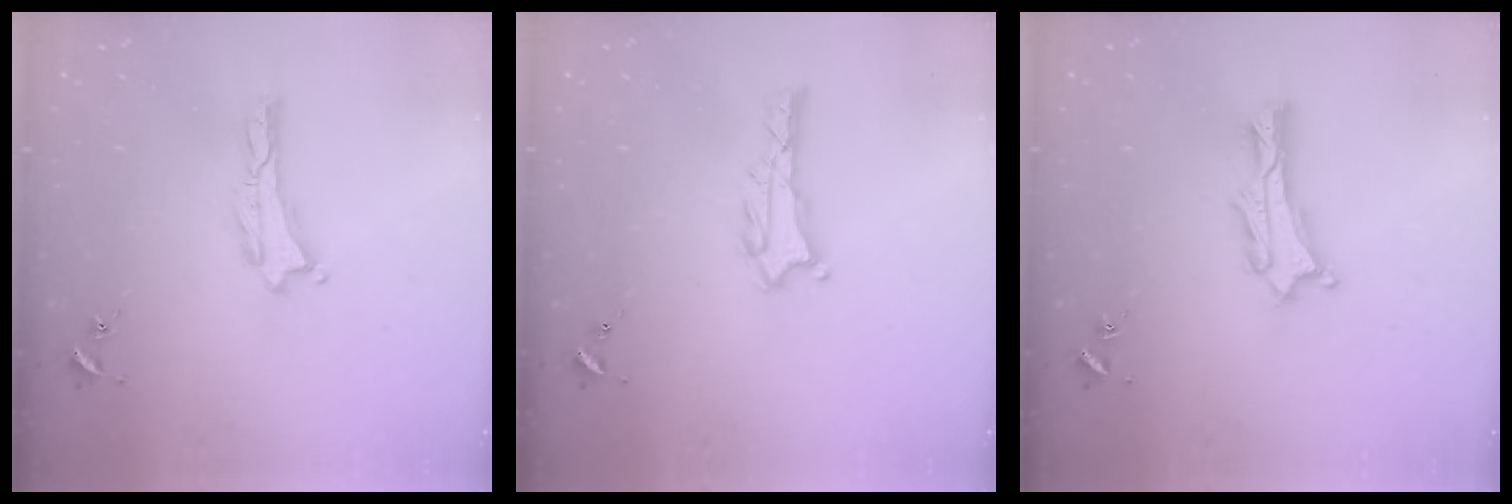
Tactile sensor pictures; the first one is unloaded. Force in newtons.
{"total": 2.0, "press": 2.0, "slide": 0.3}
{"total": 1.5, "press": 1.4, "slide": 0.2}